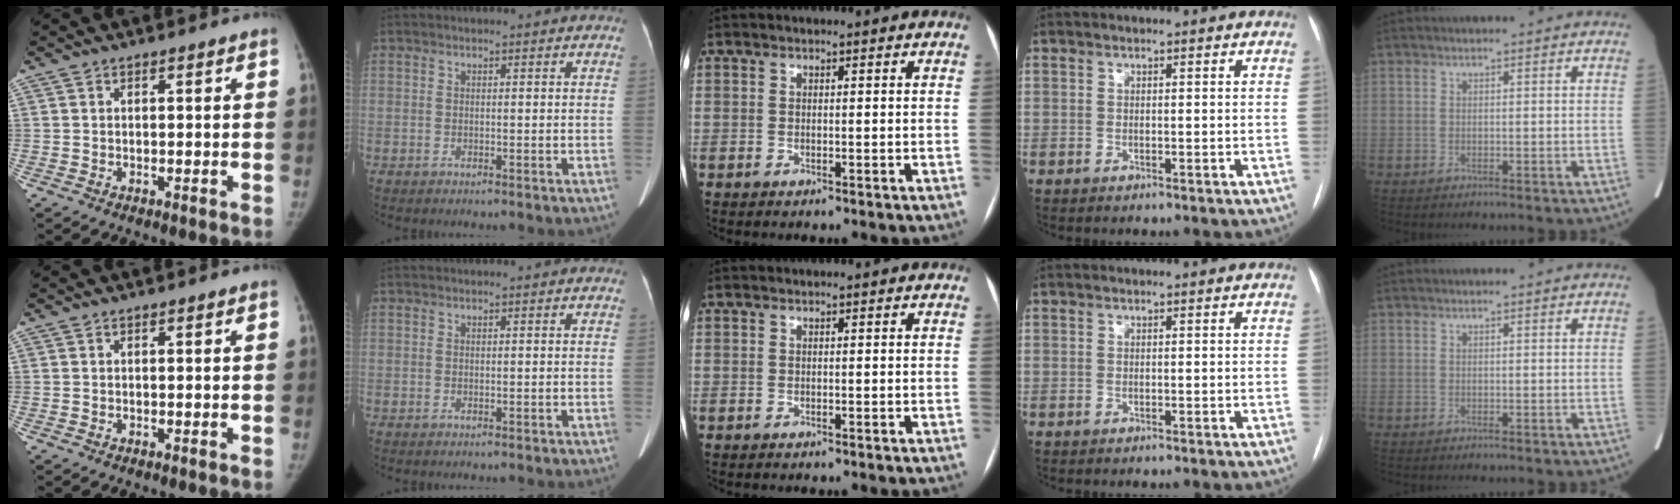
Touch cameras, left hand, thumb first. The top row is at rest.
{}